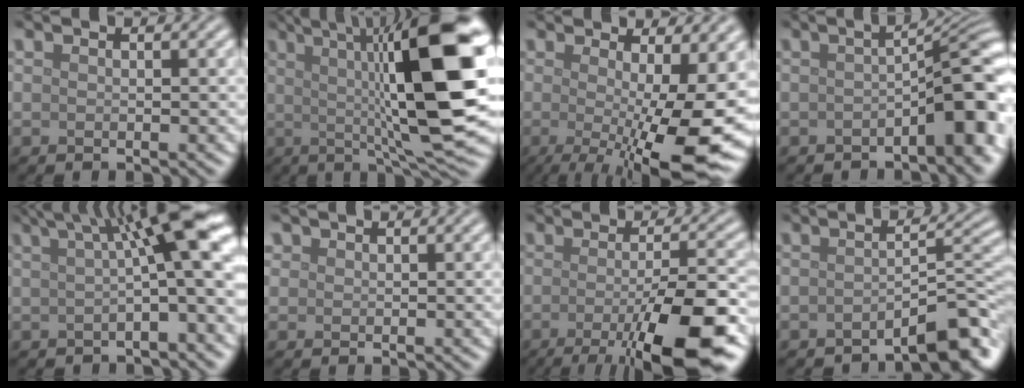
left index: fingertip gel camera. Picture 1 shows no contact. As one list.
[{"total": 15.3, "force": [2.3, 3.1, 14.8], "torque": [-0.197, 0.005, 0.036]}, {"total": 14.0, "force": [-1.7, 3.8, 13.4], "torque": [-0.161, -0.006, -0.019]}, {"total": 6.0, "force": [-1.6, 1.6, 5.5], "torque": [-0.067, 0.014, -0.025]}, {"total": 10.9, "force": [2.7, 2.7, 10.1], "torque": [-0.118, 0.026, 0.028]}, {"total": 0.8, "force": [0.4, 0.6, 0.0], "torque": [0.004, 0.000, 0.006]}, {"total": 11.3, "force": [-4.1, 2.9, 10.1], "torque": [-0.134, -0.007, -0.065]}, {"total": 4.6, "force": [-3.2, 0.9, 3.2], "torque": [-0.038, 0.016, -0.049]}]